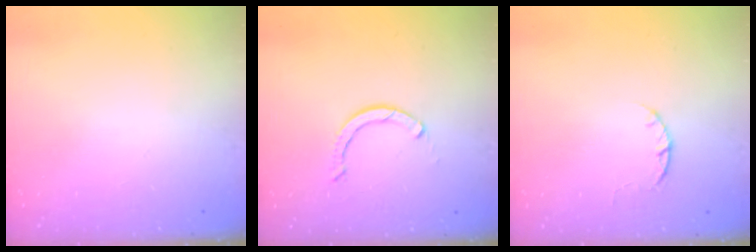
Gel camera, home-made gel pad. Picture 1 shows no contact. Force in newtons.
{"total": 2.4, "press": 2.4, "slide": 0.0}
{"total": 2.5, "press": 2.4, "slide": 0.4}